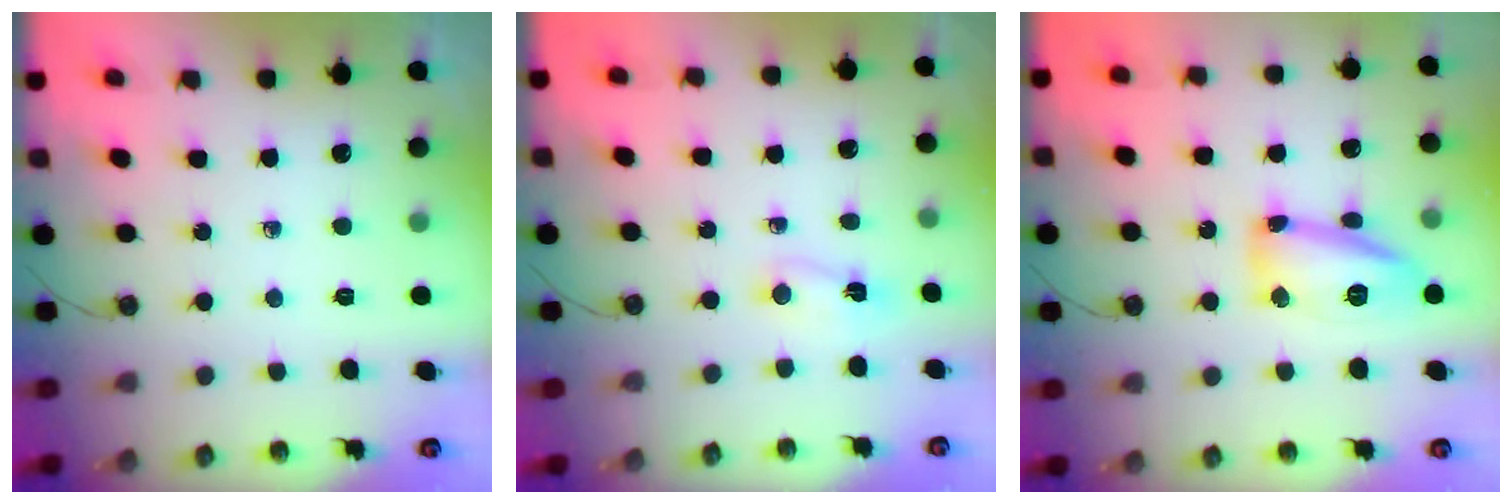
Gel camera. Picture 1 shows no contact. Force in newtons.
{"total": 2.0, "press": 1.6, "slide": 1.2}
{"total": 14.1, "press": 13.9, "slide": 2.4}